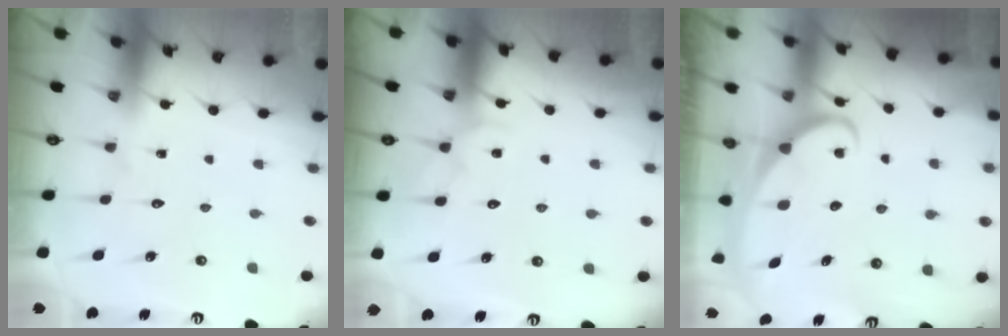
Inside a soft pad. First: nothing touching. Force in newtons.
{"total": 2.9, "press": 2.8, "slide": 0.3}
{"total": 2.3, "press": 2.3, "slide": 0.2}